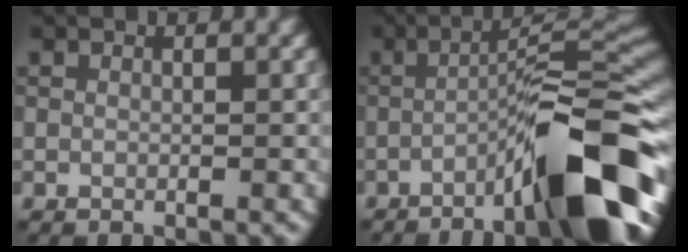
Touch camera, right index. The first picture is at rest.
{"total": 12.4, "force": [-5.6, 2.3, 10.8], "torque": [-0.147, 0.011, -0.091]}